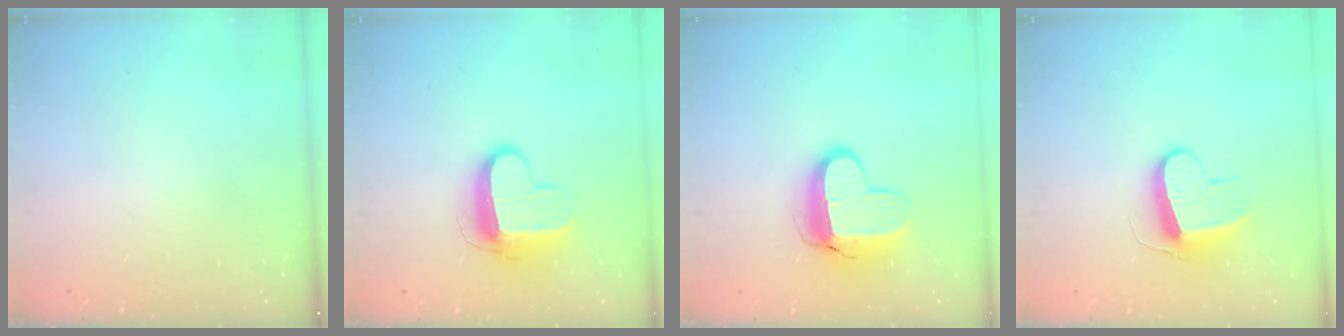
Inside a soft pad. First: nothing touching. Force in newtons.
{"total": 11.1, "press": 11.1, "slide": 1.0}
{"total": 12.6, "press": 12.6, "slide": 1.0}
{"total": 9.8, "press": 9.8, "slide": 0.3}